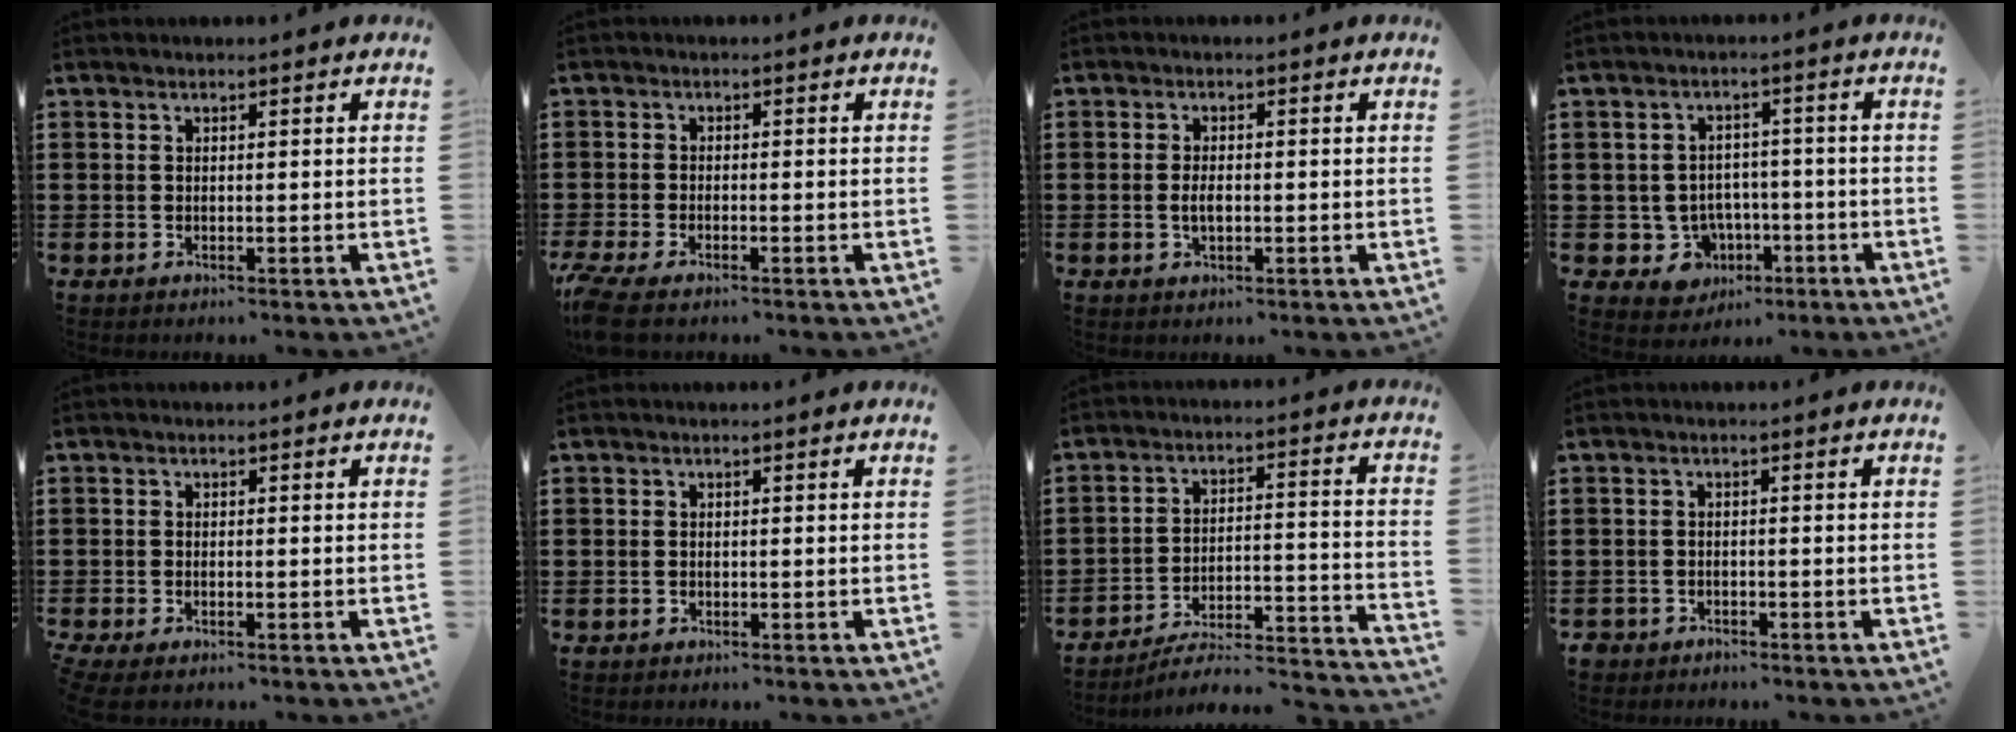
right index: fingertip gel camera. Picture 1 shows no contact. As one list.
[{"total": 2.3, "force": [-2.1, 0.3, 1.1], "torque": [-0.035, -0.005, -0.046]}, {"total": 2.3, "force": [-0.3, 1.0, 2.1], "torque": [-0.038, 0.003, -0.006]}, {"total": 5.3, "force": [-1.7, 4.7, 1.7], "torque": [-0.044, 0.007, -0.029]}, {"total": 0.9, "force": [-0.7, 0.1, 0.4], "torque": [-0.018, -0.007, -0.016]}, {"total": 0.7, "force": [-0.1, 0.5, 0.5], "torque": [-0.011, 0.002, -0.003]}, {"total": 3.9, "force": [-3.4, 0.6, 1.9], "torque": [-0.039, -0.019, -0.075]}, {"total": 1.4, "force": [-1.3, 0.5, 0.0], "torque": [-0.007, 0.002, -0.029]}]